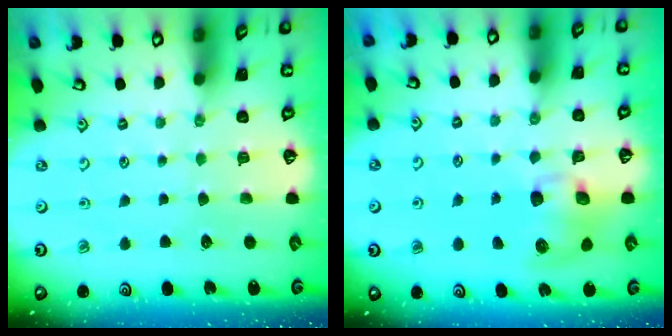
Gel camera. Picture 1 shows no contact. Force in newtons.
{"total": 9.4, "press": 9.3, "slide": 1.4}